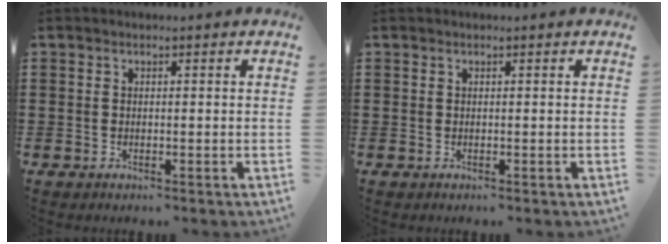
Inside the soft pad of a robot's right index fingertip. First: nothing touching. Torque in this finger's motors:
{"motor_torque": [-1.18, 0.96, -1.05, -0.21]}